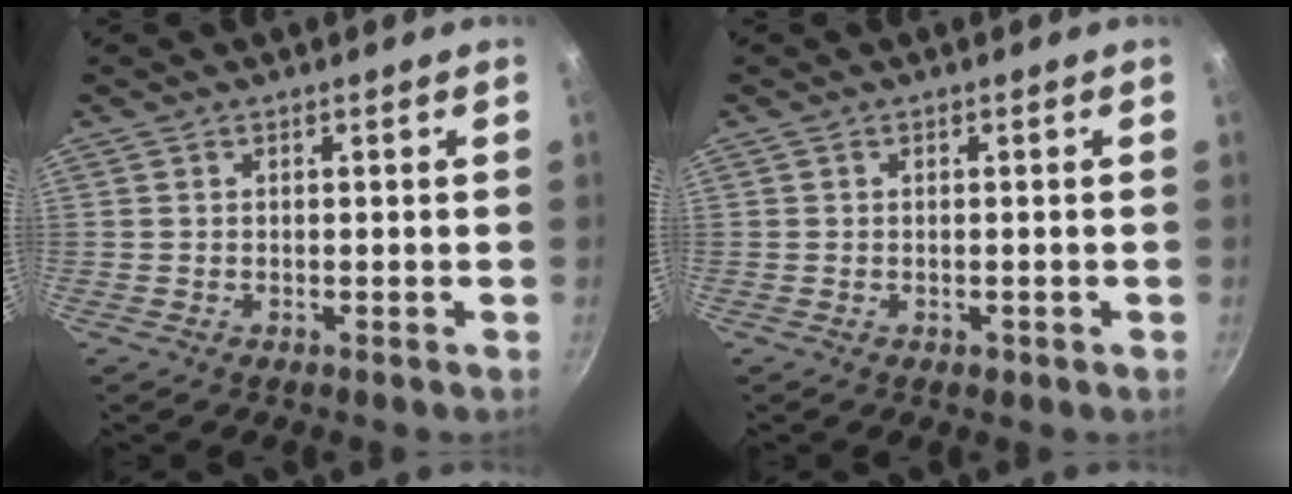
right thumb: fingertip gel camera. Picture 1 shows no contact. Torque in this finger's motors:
{"motor_torque": [0.69, 0.24, 0.36, 0.08, 0.06]}